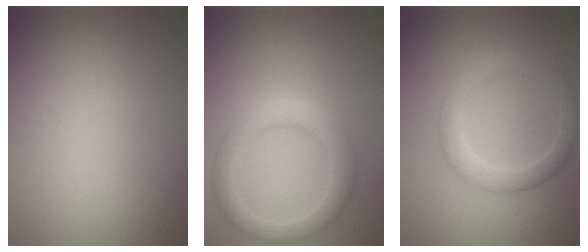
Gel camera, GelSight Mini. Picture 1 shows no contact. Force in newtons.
{"total": 3.4, "press": 3.4, "slide": 0.2}
{"total": 2.8, "press": 2.8, "slide": 0.0}